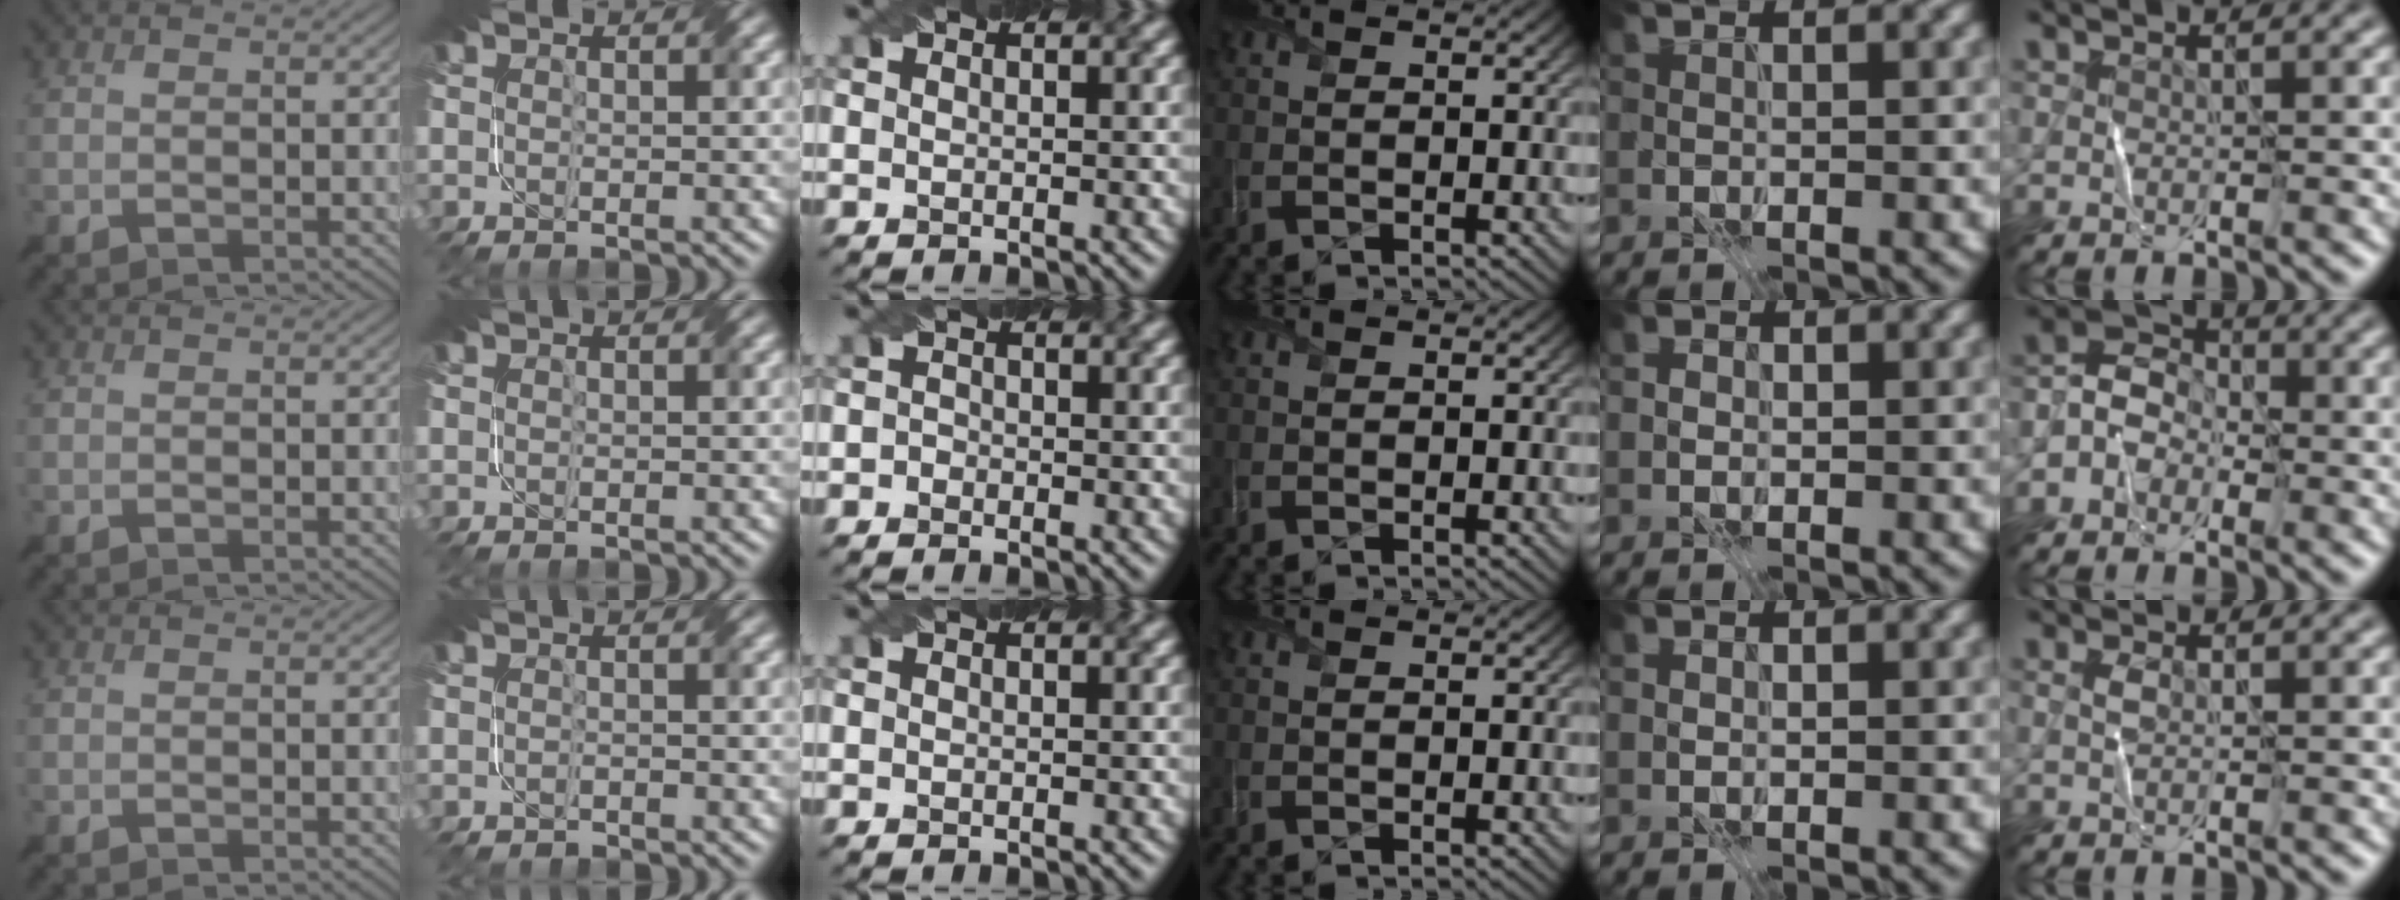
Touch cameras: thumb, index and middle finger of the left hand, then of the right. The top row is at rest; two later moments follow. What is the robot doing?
{"motion": "fold", "object": "file"}